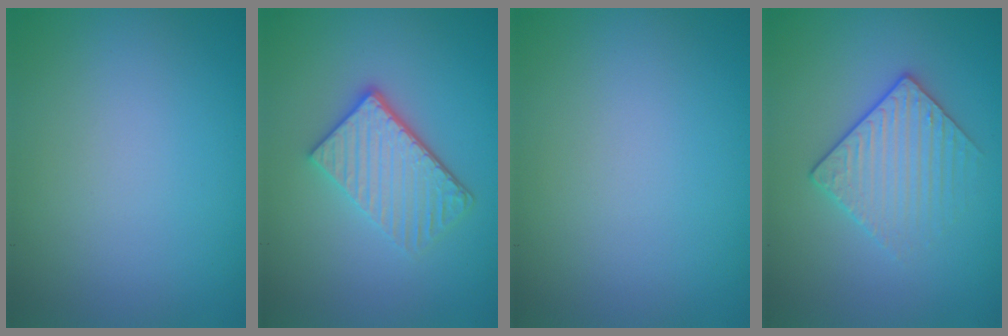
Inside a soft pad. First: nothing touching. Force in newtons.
{"total": 4.4, "press": 3.5, "slide": 2.7}
{"total": 0.0}
{"total": 3.1, "press": 2.9, "slide": 1.2}